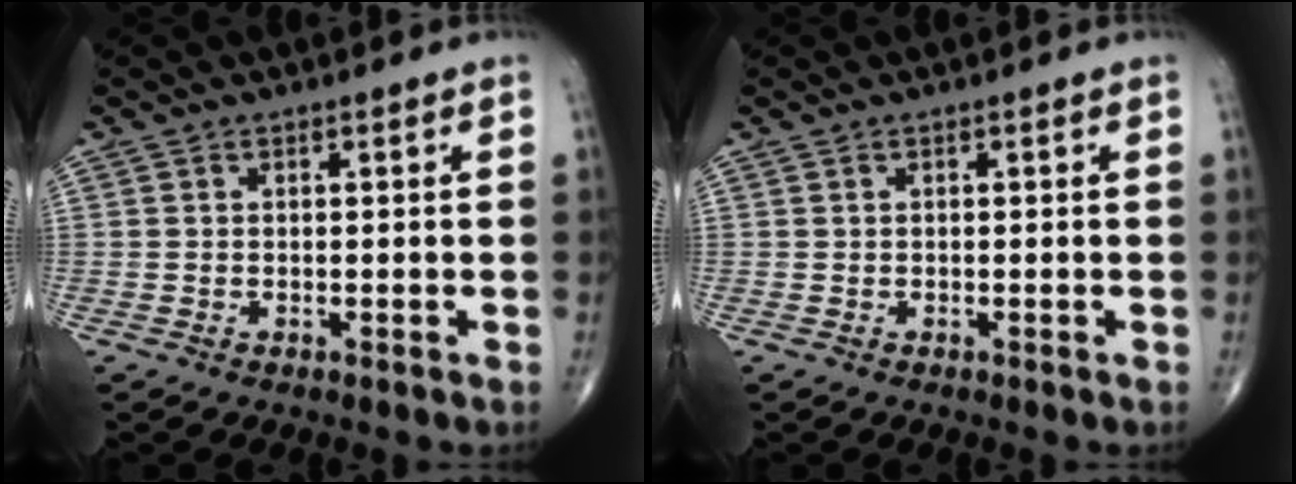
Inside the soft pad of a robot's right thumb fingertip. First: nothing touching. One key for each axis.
{"total": 0.0}